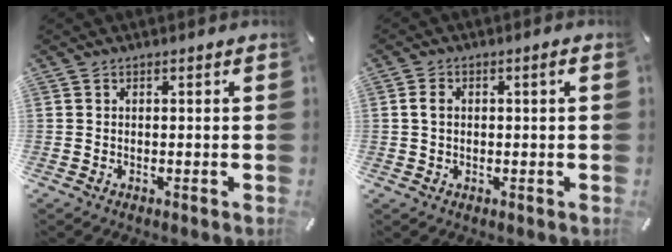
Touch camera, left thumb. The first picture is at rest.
{"total": 3.2, "force": [0.4, 1.5, 2.8], "torque": [-0.054, 0.009, 0.003]}